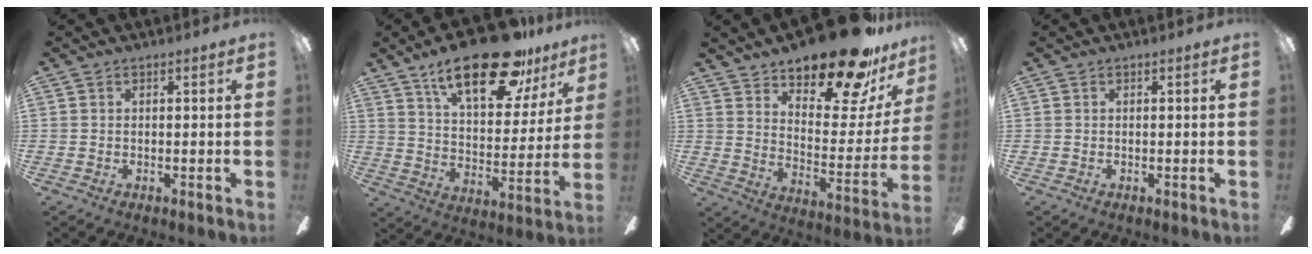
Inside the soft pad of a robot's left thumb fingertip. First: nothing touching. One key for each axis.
{"total": 23.3, "fx": 15.9, "fy": 9.1, "fz": 14.4, "tx": -0.225, "ty": -0.089, "tz": 0.268}
{"total": 22.3, "fx": 17.9, "fy": 7.0, "fz": 11.3, "tx": -0.149, "ty": -0.125, "tz": 0.294}
{"total": 0.0}